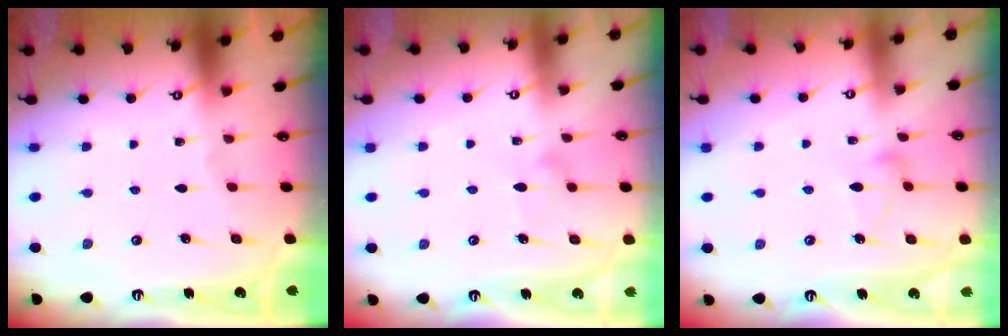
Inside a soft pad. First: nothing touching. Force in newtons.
{"total": 8.3, "press": 8.2, "slide": 0.4}
{"total": 5.9, "press": 5.9, "slide": 0.4}